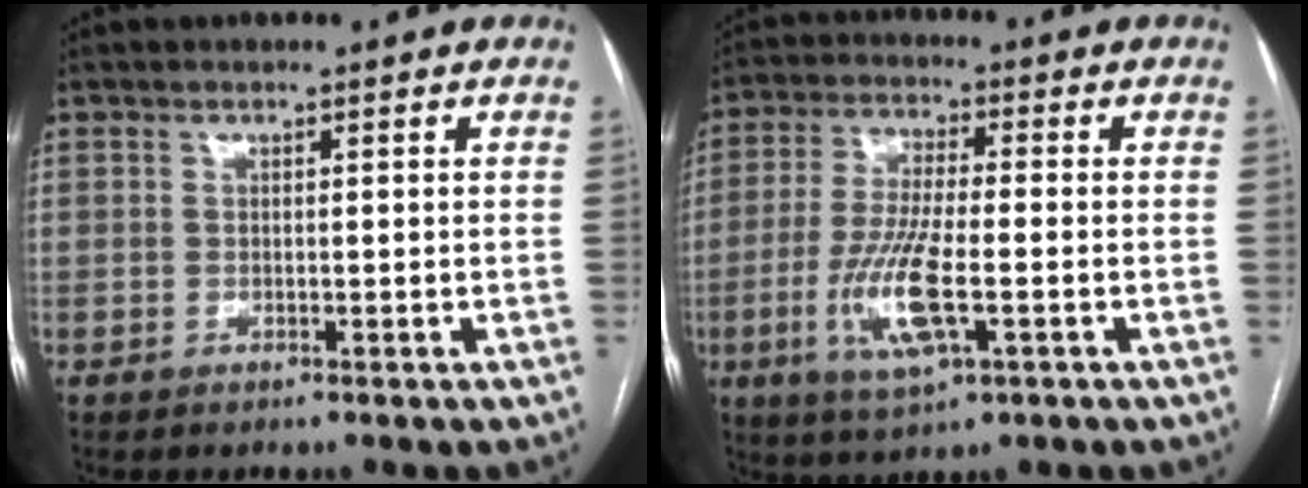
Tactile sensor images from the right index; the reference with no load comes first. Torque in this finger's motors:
{"motor_torque": [1.67, -0.47, 0.80, 0.21]}